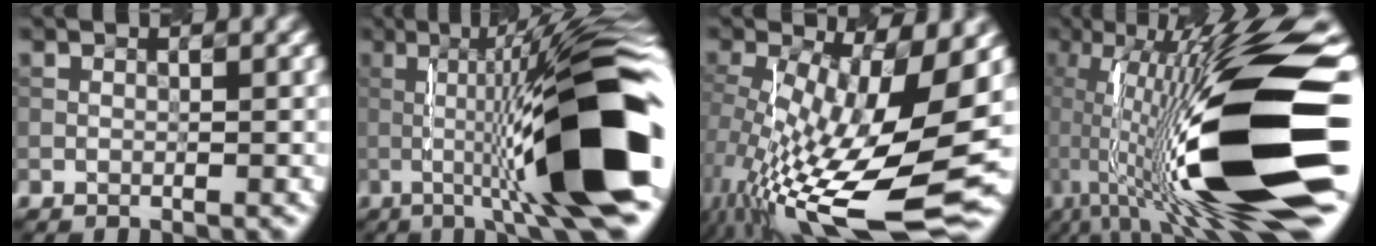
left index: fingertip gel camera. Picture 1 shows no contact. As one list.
[{"total": 14.5, "force": [-3.2, 1.5, 14.1], "torque": [-0.210, 0.035, -0.046]}, {"total": 15.5, "force": [-2.3, 5.5, 14.3], "torque": [-0.252, -0.025, -0.033]}, {"total": 19.5, "force": [-1.1, 5.1, 18.8], "torque": [-0.323, 0.021, -0.024]}]